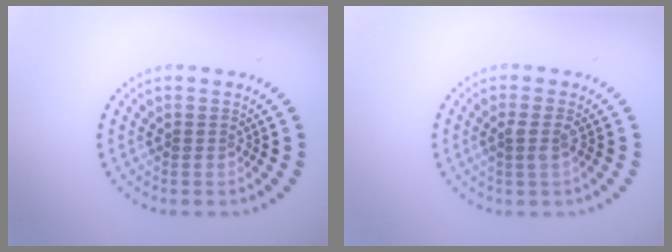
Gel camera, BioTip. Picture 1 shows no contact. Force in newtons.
{"total": 1.2, "press": 1.0, "slide": 0.7}